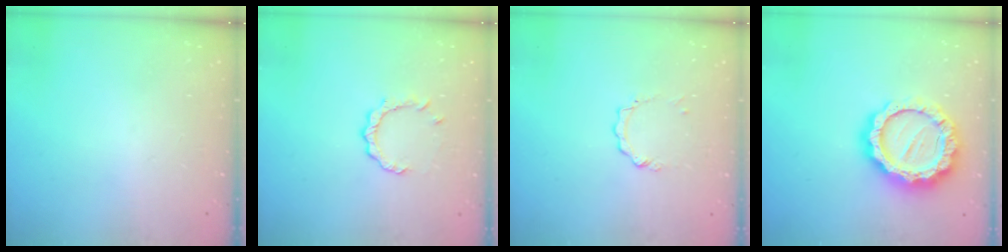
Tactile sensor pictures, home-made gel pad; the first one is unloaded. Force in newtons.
{"total": 3.8, "press": 3.8, "slide": 0.2}
{"total": 2.9, "press": 2.9, "slide": 0.2}
{"total": 18.6, "press": 18.5, "slide": 1.4}